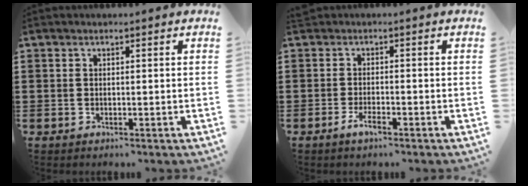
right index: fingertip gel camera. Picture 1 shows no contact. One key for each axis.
{"total": 2.2, "fx": -1.4, "fy": 0.6, "fz": 1.6, "tx": -0.036, "ty": -0.003, "tz": -0.028}